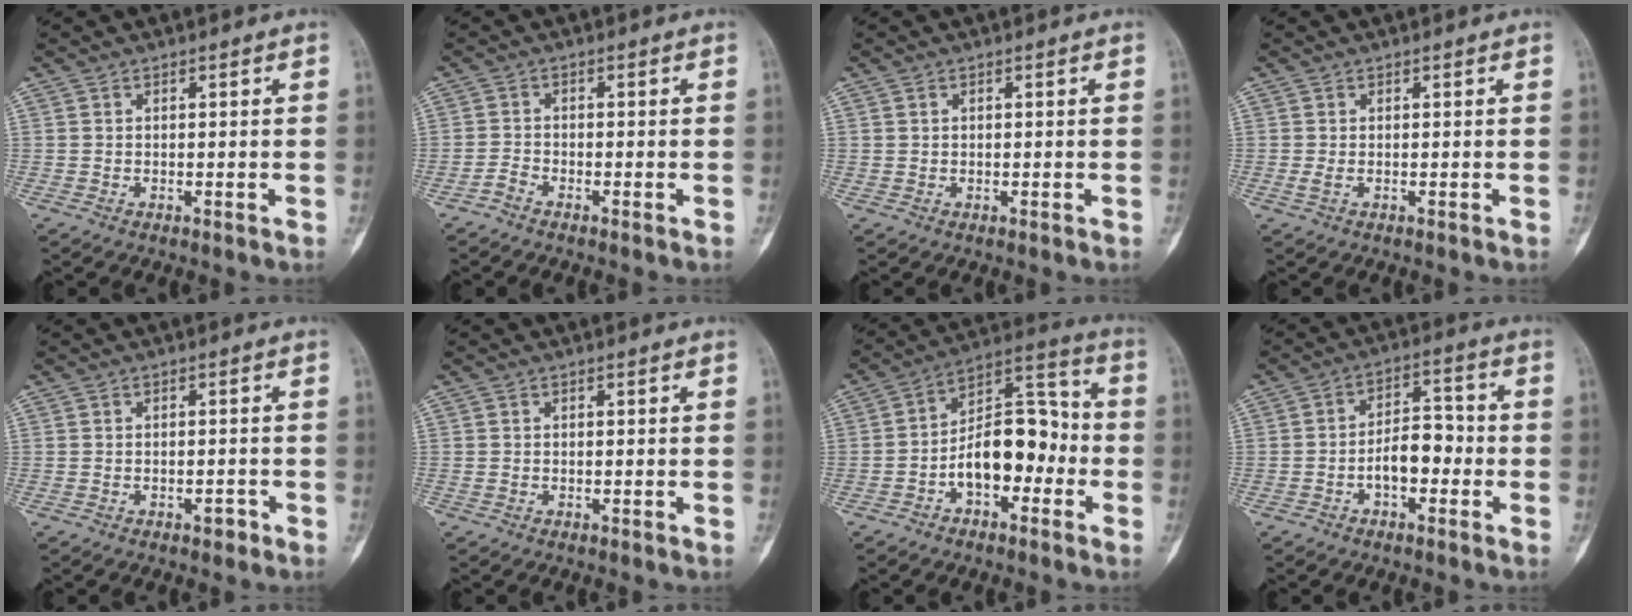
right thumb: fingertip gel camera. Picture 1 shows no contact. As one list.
[{"total": 1.6, "force": [-1.4, 0.4, 0.6], "torque": [-0.016, 0.006, -0.032]}, {"total": 0.6, "force": [0.2, 0.5, 0.2], "torque": [0.001, 0.002, 0.004]}, {"total": 0.9, "force": [-0.1, 0.3, 0.8], "torque": [-0.022, -0.003, -0.001]}, {"total": 1.7, "force": [-1.1, 0.9, 1.0], "torque": [-0.011, 0.010, -0.016]}, {"total": 0.0}, {"total": 14.0, "force": [-3.8, 8.1, 10.8], "torque": [-0.143, 0.055, -0.071]}, {"total": 7.4, "force": [-2.2, 4.2, 5.6], "torque": [-0.072, 0.035, -0.046]}]